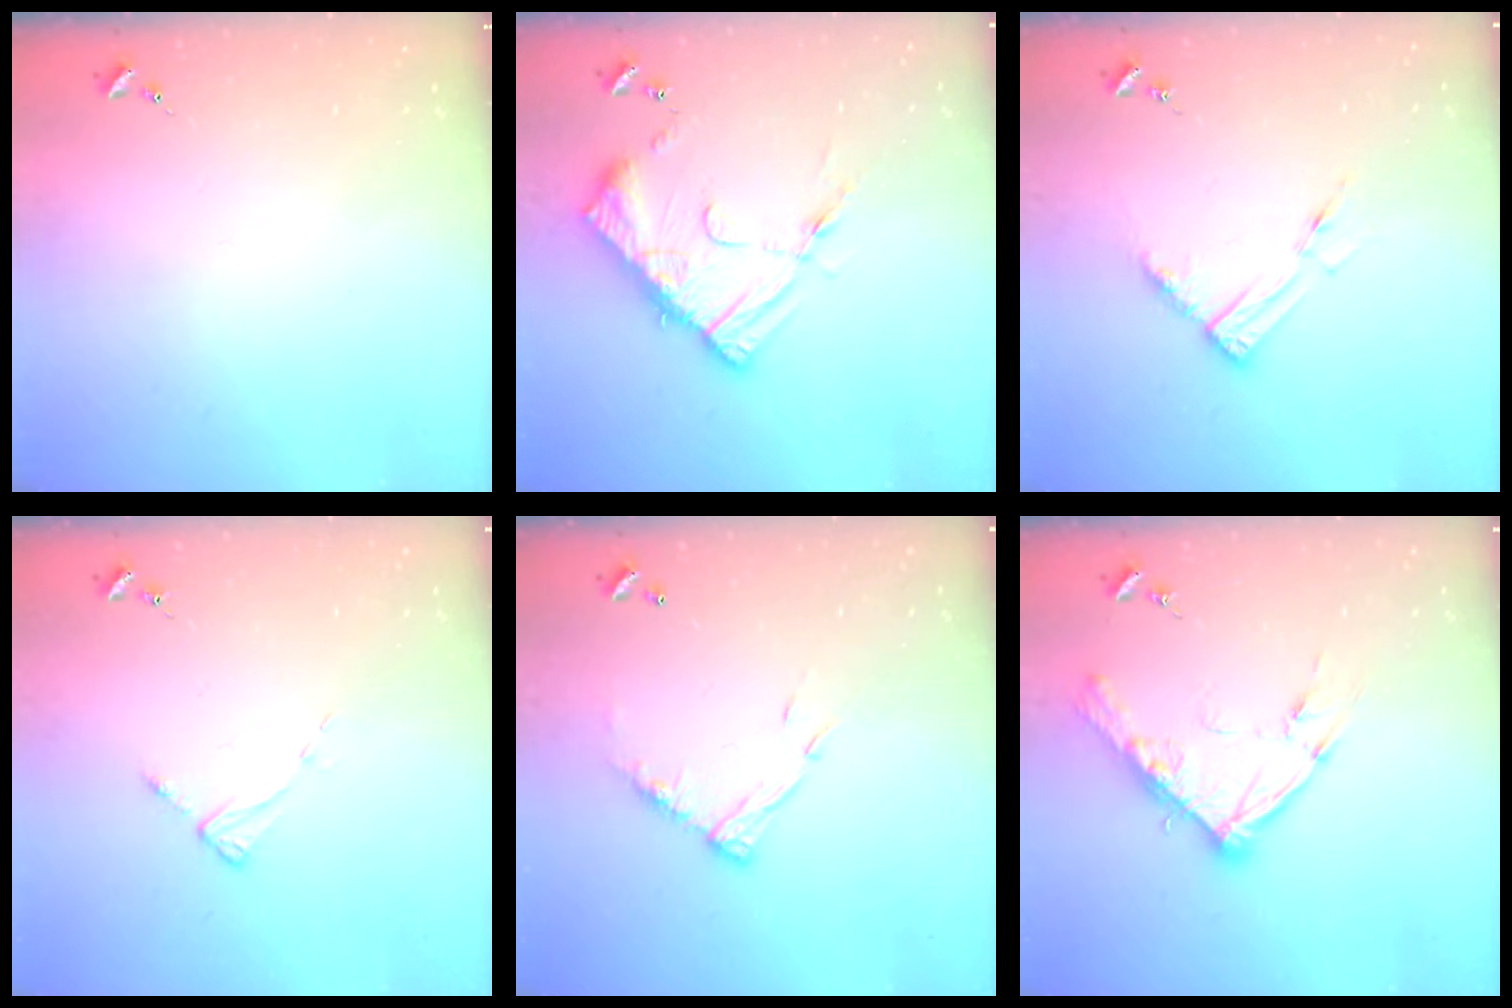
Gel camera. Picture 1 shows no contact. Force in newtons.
{"total": 14.5, "press": 14.5, "slide": 1.3}
{"total": 9.3, "press": 9.2, "slide": 1.0}
{"total": 2.6, "press": 2.6, "slide": 0.4}
{"total": 10.9, "press": 10.9, "slide": 0.8}
{"total": 13.3, "press": 13.2, "slide": 1.2}